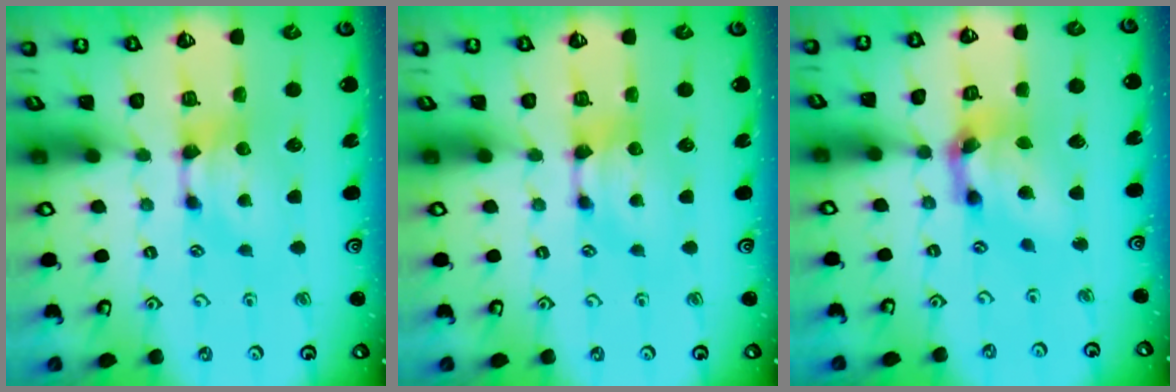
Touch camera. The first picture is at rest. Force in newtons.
{"total": 0.0}
{"total": 6.7, "press": 6.3, "slide": 2.3}